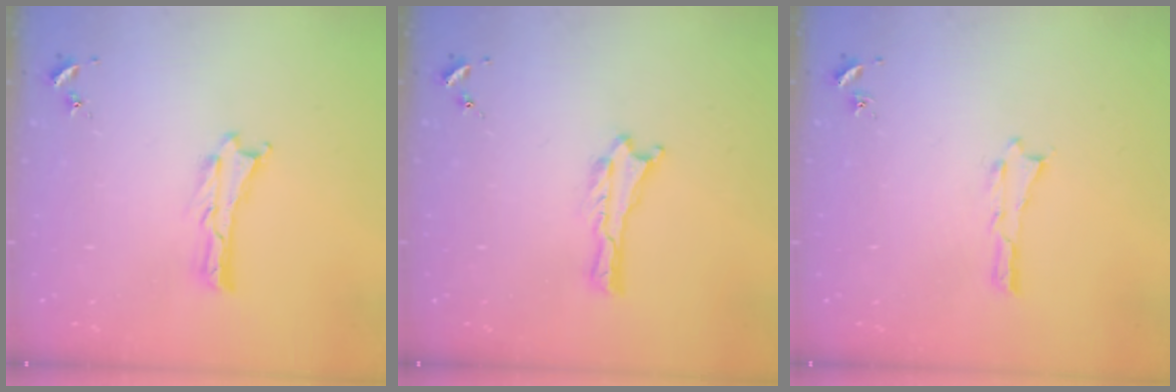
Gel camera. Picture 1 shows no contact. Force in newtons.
{"total": 0.0}
{"total": 0.0}